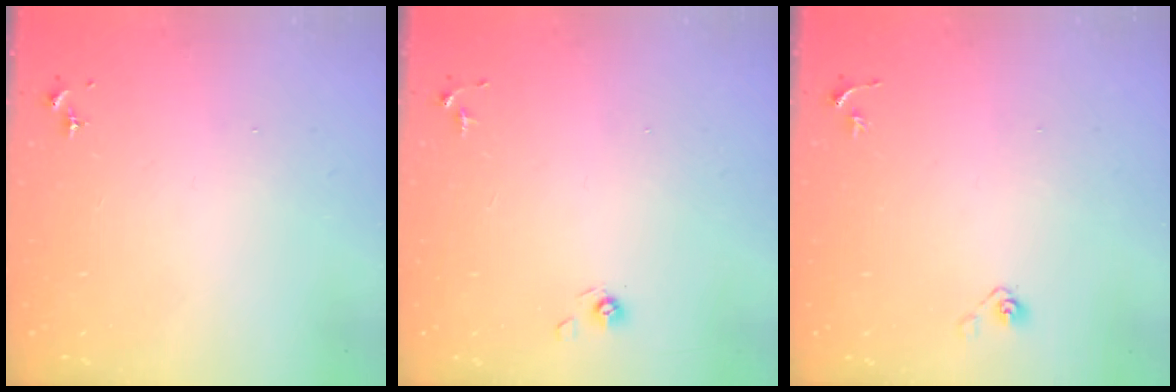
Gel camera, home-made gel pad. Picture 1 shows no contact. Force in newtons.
{"total": 4.7, "press": 4.4, "slide": 1.5}
{"total": 3.6, "press": 2.9, "slide": 2.0}